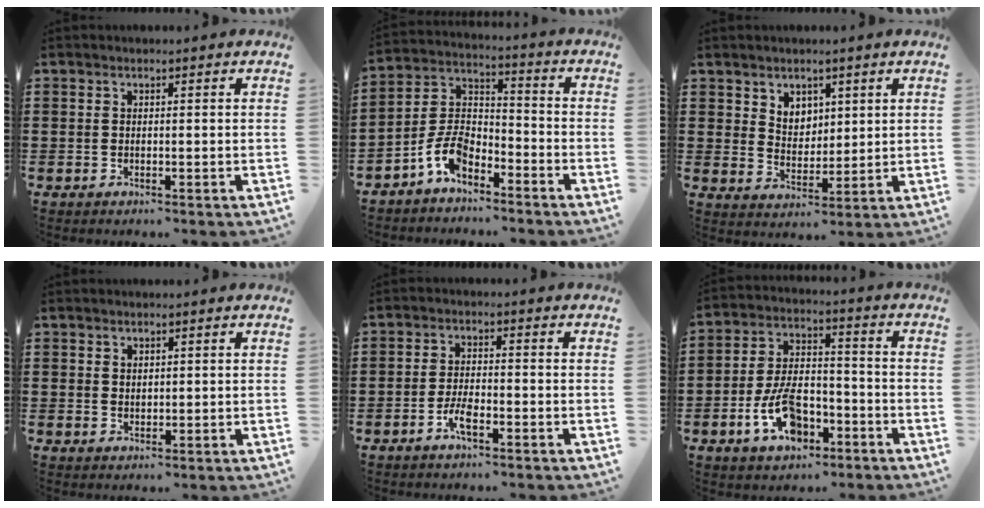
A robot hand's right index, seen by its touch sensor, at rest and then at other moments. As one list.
[{"total": 7.4, "force": [-4.9, 3.8, 4.1], "torque": [-0.109, 0.005, -0.101]}, {"total": 4.4, "force": [3.0, 3.2, 0.6], "torque": [-0.028, 0.006, 0.056]}, {"total": 1.3, "force": [1.1, 0.7, 0.3], "torque": [-0.007, 0.003, 0.021]}, {"total": 3.7, "force": [-1.9, 1.2, 3.0], "torque": [-0.064, 0.000, -0.038]}, {"total": 9.5, "force": [-4.2, 5.2, 6.7], "torque": [-0.133, 0.008, -0.079]}]